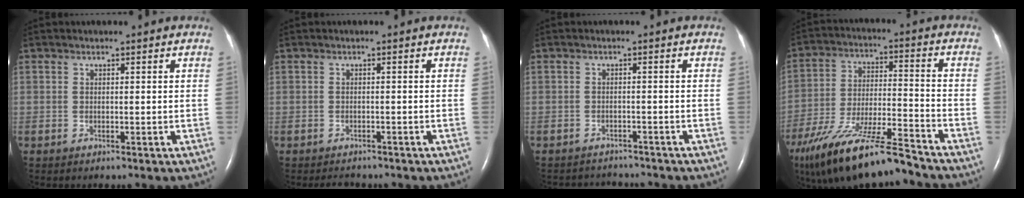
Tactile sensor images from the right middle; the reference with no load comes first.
{"total": 2.2, "force": [-2.0, 0.8, 0.3], "torque": [-0.009, -0.004, -0.026]}
{"total": 5.0, "force": [-4.9, 1.0, -0.1], "torque": [-0.002, 0.000, -0.065]}
{"total": 19.6, "force": [-15.6, 2.8, 11.5], "torque": [-0.216, -0.024, -0.278]}